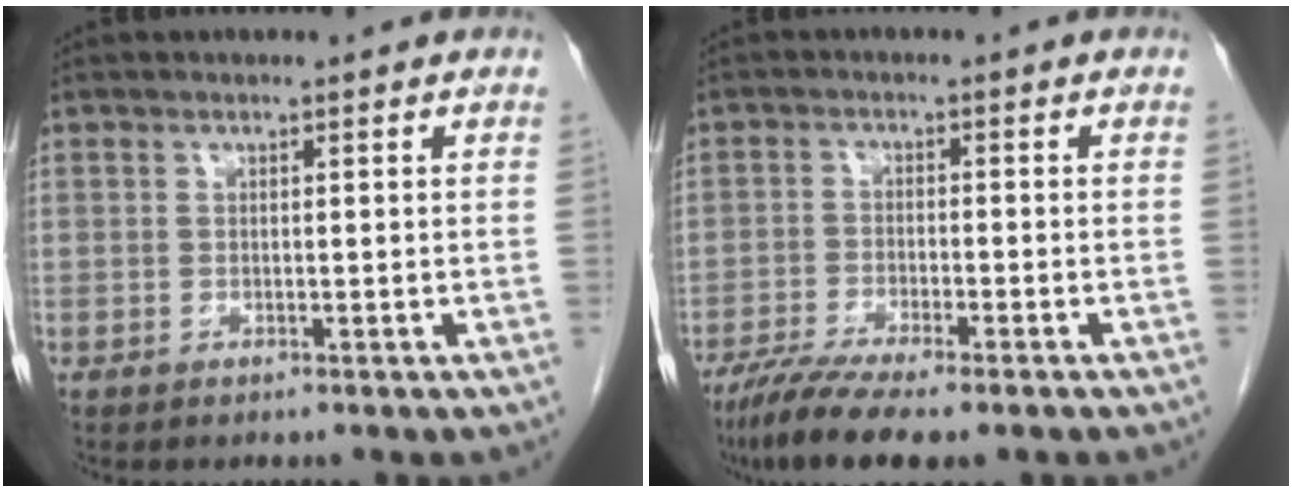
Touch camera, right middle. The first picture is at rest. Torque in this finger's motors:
{"motor_torque": [1.16, -0.97, 0.25, 0.11]}